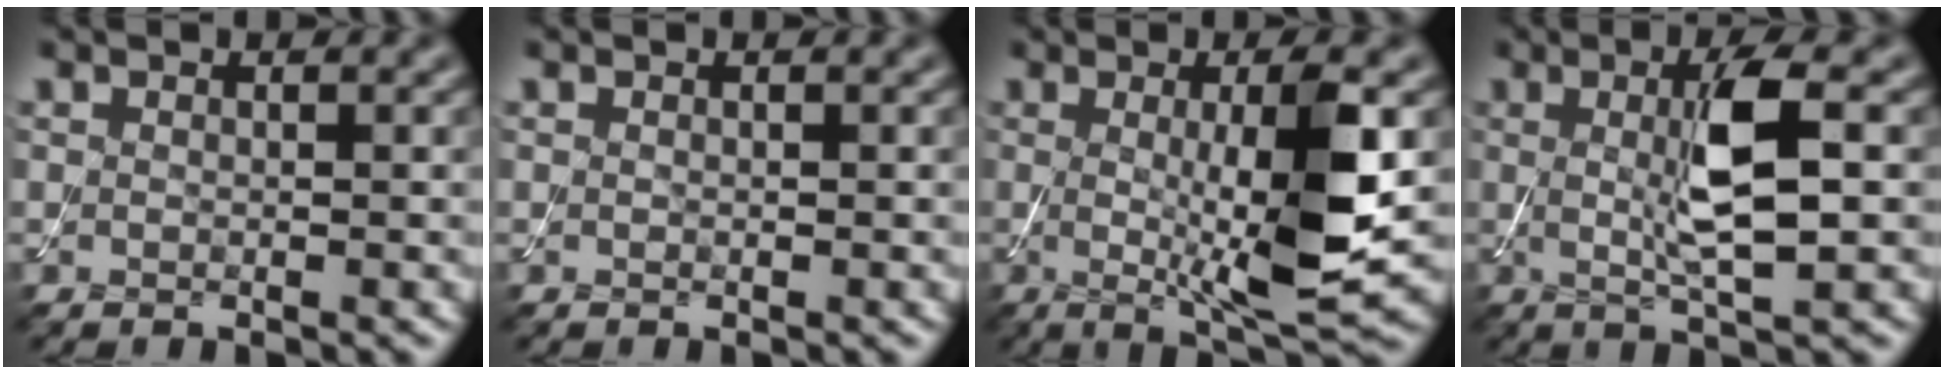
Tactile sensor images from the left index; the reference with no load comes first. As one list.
[{"total": 0.0}, {"total": 8.1, "force": [0.1, 1.5, 8.0], "torque": [-0.126, -0.018, 0.009]}, {"total": 5.8, "force": [0.5, 1.2, 5.7], "torque": [-0.106, 0.000, 0.011]}]